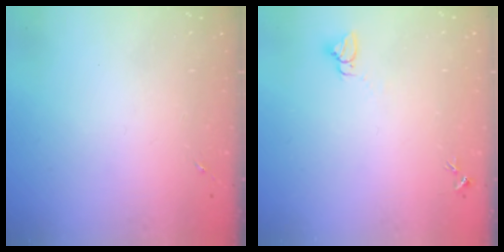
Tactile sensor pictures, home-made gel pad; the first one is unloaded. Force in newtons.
{"total": 2.7, "press": 2.7, "slide": 0.1}